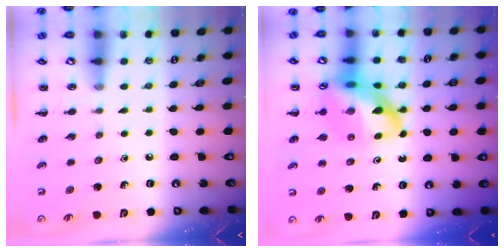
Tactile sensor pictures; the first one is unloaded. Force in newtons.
{"total": 16.7, "press": 16.3, "slide": 3.8}